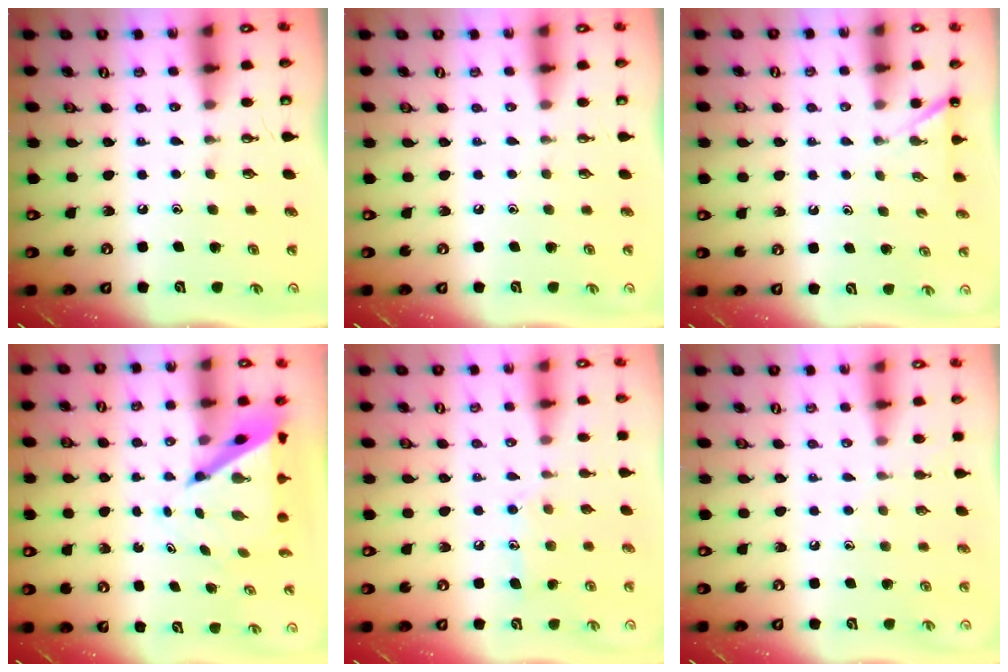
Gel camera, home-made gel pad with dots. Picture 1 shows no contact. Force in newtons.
{"total": 0.0}
{"total": 2.3, "press": 2.3, "slide": 0.2}
{"total": 6.8, "press": 6.8, "slide": 0.5}
{"total": 9.6, "press": 9.6, "slide": 0.6}
{"total": 3.6, "press": 3.6, "slide": 0.4}